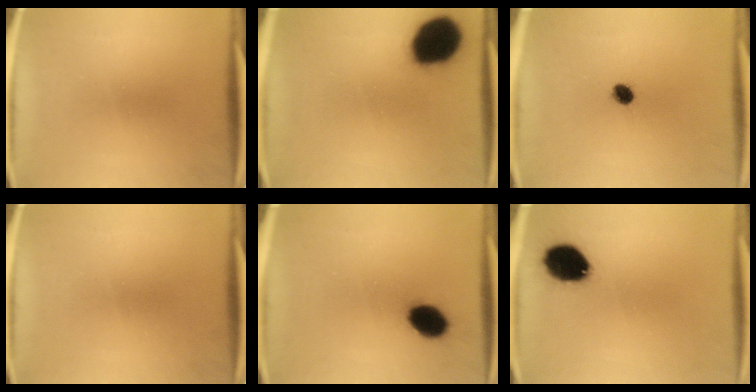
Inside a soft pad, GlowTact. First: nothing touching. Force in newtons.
{"total": 18.7}
{"total": 3.5}
{"total": 0.0}
{"total": 8.1}
{"total": 12.0}